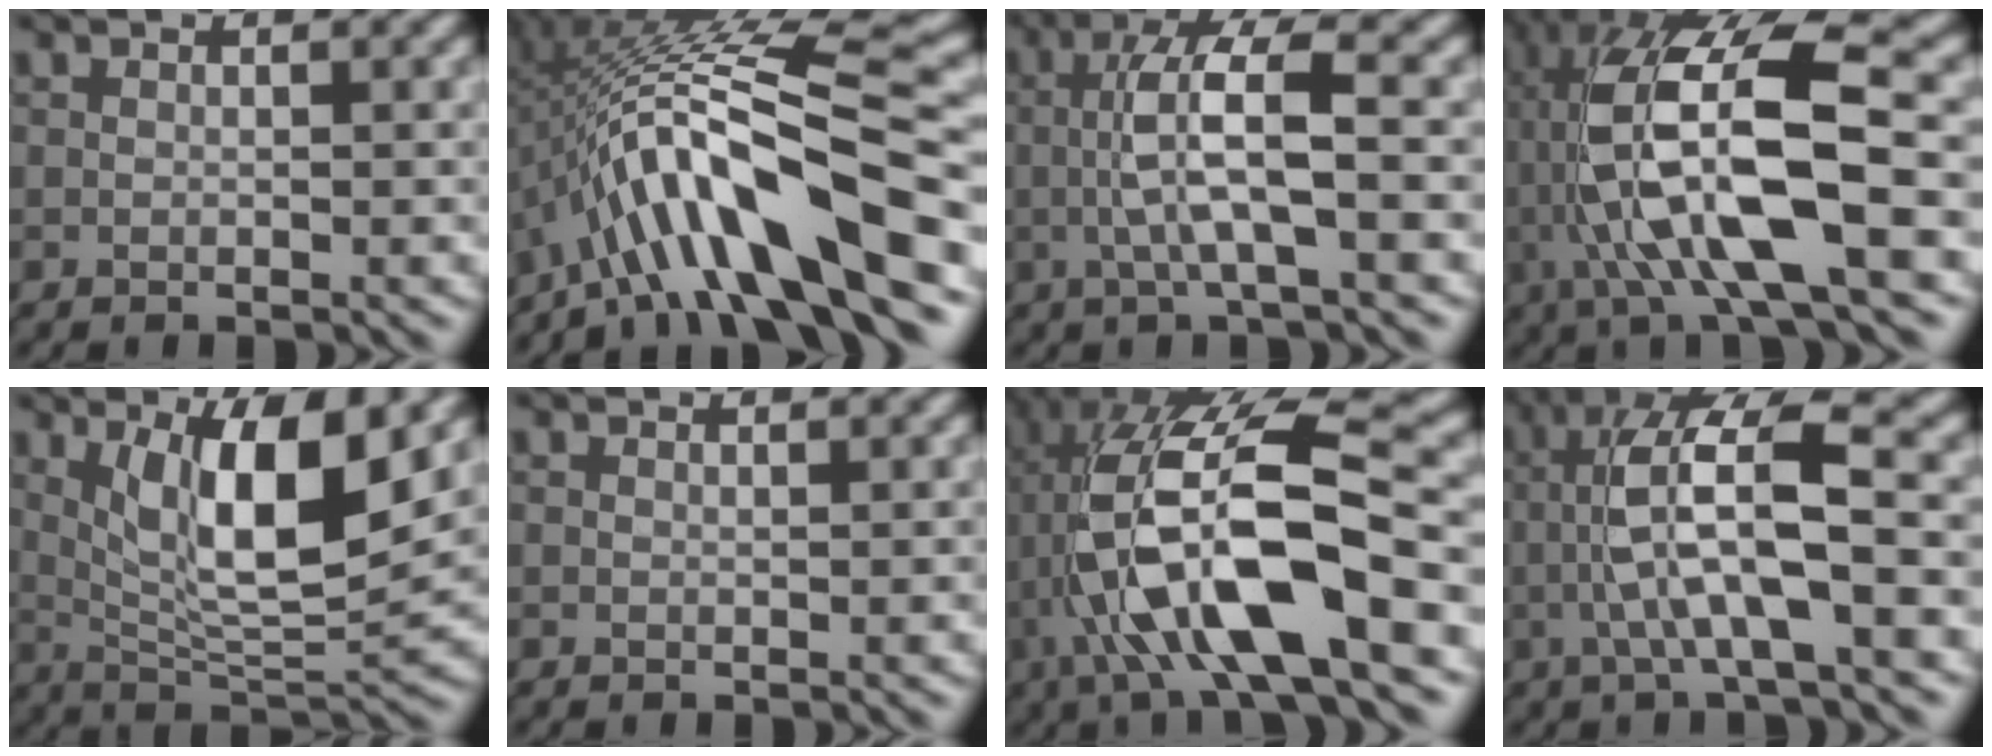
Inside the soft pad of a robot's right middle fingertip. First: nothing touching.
{"total": 12.7, "force": [-5.4, 2.5, 11.2], "torque": [-0.177, 0.033, -0.078]}
{"total": 5.7, "force": [-0.7, 1.0, 5.6], "torque": [-0.113, 0.020, -0.010]}
{"total": 12.6, "force": [-0.5, 3.9, 12.0], "torque": [-0.244, 0.011, -0.006]}
{"total": 8.3, "force": [2.6, 2.4, 7.5], "torque": [-0.130, -0.015, 0.060]}
{"total": 0.0}
{"total": 13.6, "force": [-2.1, 4.5, 12.6], "torque": [-0.234, 0.019, -0.036]}
{"total": 8.3, "force": [-1.0, 1.9, 8.0], "torque": [-0.160, 0.017, -0.011]}